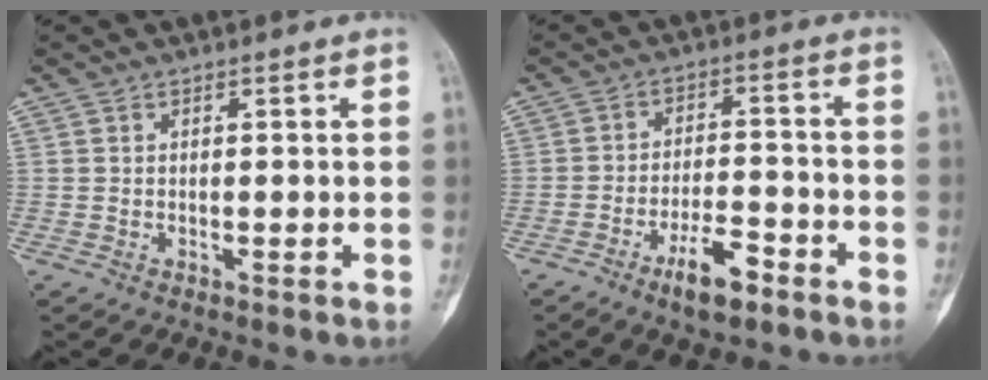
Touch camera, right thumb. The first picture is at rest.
{"total": 7.5, "force": [-4.7, 2.6, 5.2], "torque": [-0.084, 0.030, -0.077]}